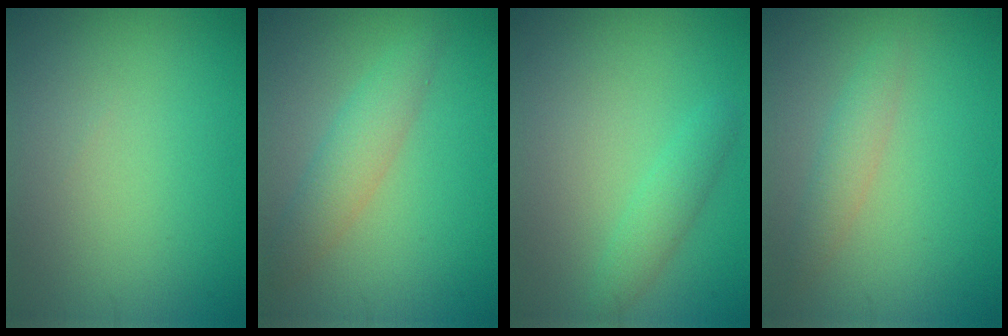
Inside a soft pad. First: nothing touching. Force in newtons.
{"total": 2.8, "press": 2.8, "slide": 0.0}
{"total": 1.9, "press": 1.9, "slide": 0.1}
{"total": 1.9, "press": 1.9, "slide": 0.1}